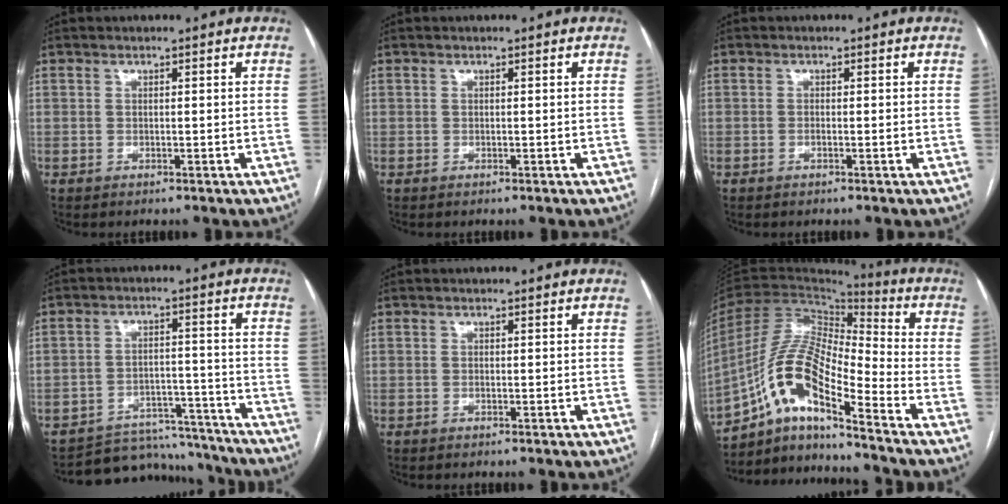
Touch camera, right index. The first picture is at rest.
{"total": 0.0}
{"total": 0.8, "force": [-0.3, 0.1, 0.7], "torque": [-0.011, 0.000, -0.003]}
{"total": 12.7, "force": [-12.0, 4.0, 0.4], "torque": [0.007, 0.033, -0.164]}
{"total": 0.9, "force": [0.1, 0.7, 0.6], "torque": [-0.007, 0.001, 0.001]}
{"total": 14.3, "force": [-8.1, 2.5, 11.5], "torque": [-0.234, 0.014, -0.147]}